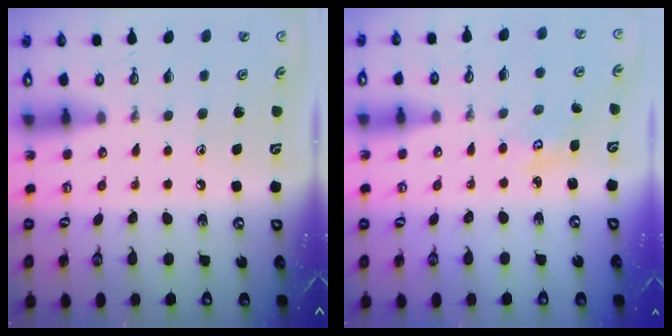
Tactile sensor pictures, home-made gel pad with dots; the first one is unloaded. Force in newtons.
{"total": 2.8, "press": 2.8, "slide": 0.3}